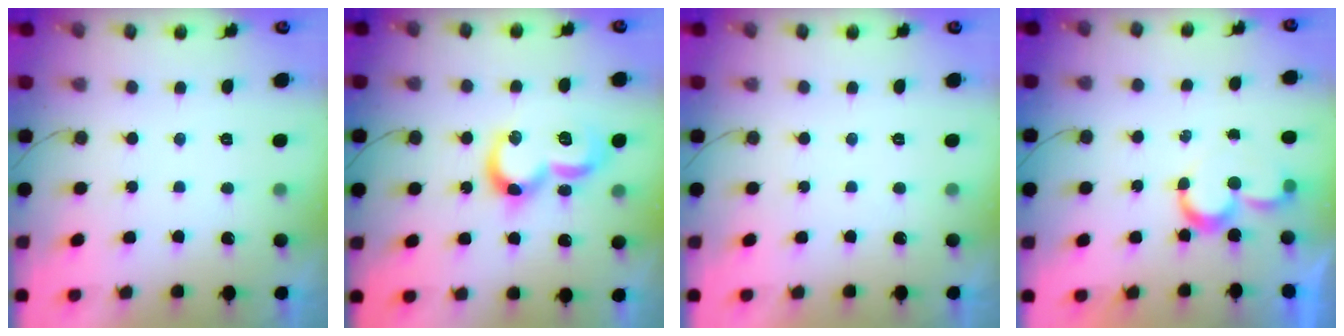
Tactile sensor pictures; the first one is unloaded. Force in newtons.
{"total": 13.8, "press": 13.7, "slide": 1.2}
{"total": 1.7, "press": 1.7, "slide": 0.1}
{"total": 6.5, "press": 6.5, "slide": 0.5}